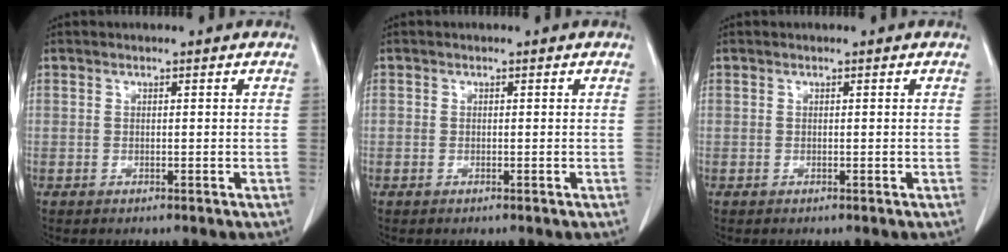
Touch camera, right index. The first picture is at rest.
{"total": 0.0}
{"total": 0.0}